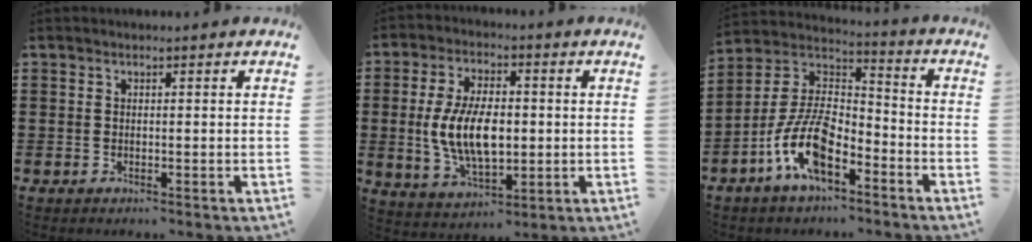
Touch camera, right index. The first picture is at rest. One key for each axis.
{"total": 9.9, "fx": -0.5, "fy": 5.2, "fz": 8.4, "tx": -0.179, "ty": -0.001, "tz": -0.015}
{"total": 11.3, "fx": -6.0, "fy": 5.0, "fz": 8.2, "tx": -0.197, "ty": -0.002, "tz": -0.122}